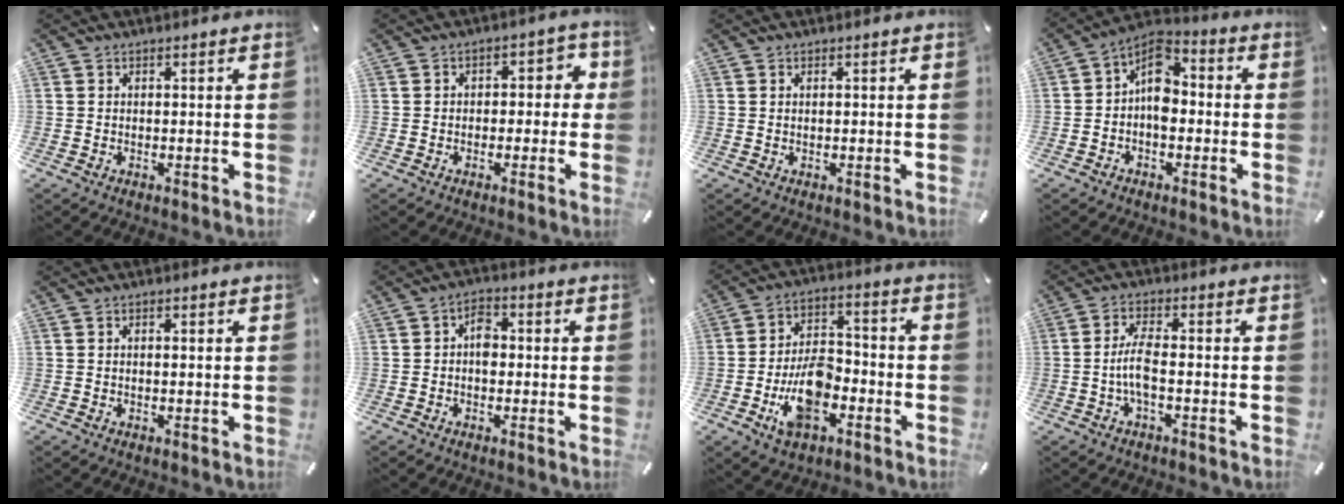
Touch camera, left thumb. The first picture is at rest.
{"total": 5.0, "force": [-0.9, 3.8, 3.0], "torque": [-0.035, 0.013, -0.026]}
{"total": 0.6, "force": [0.2, 0.2, 0.5], "torque": [-0.010, 0.002, 0.002]}
{"total": 8.5, "force": [-0.6, 5.6, 6.3], "torque": [-0.117, 0.001, -0.012]}
{"total": 0.9, "force": [0.1, 0.3, 0.9], "torque": [-0.017, 0.002, 0.000]}
{"total": 4.3, "force": [-0.3, 2.9, 3.2], "torque": [-0.052, 0.009, -0.008]}
{"total": 13.0, "force": [-5.0, 7.9, 9.0], "torque": [-0.156, 0.020, -0.088]}
{"total": 6.3, "force": [-1.1, 2.0, 5.8], "torque": [-0.130, -0.005, -0.027]}